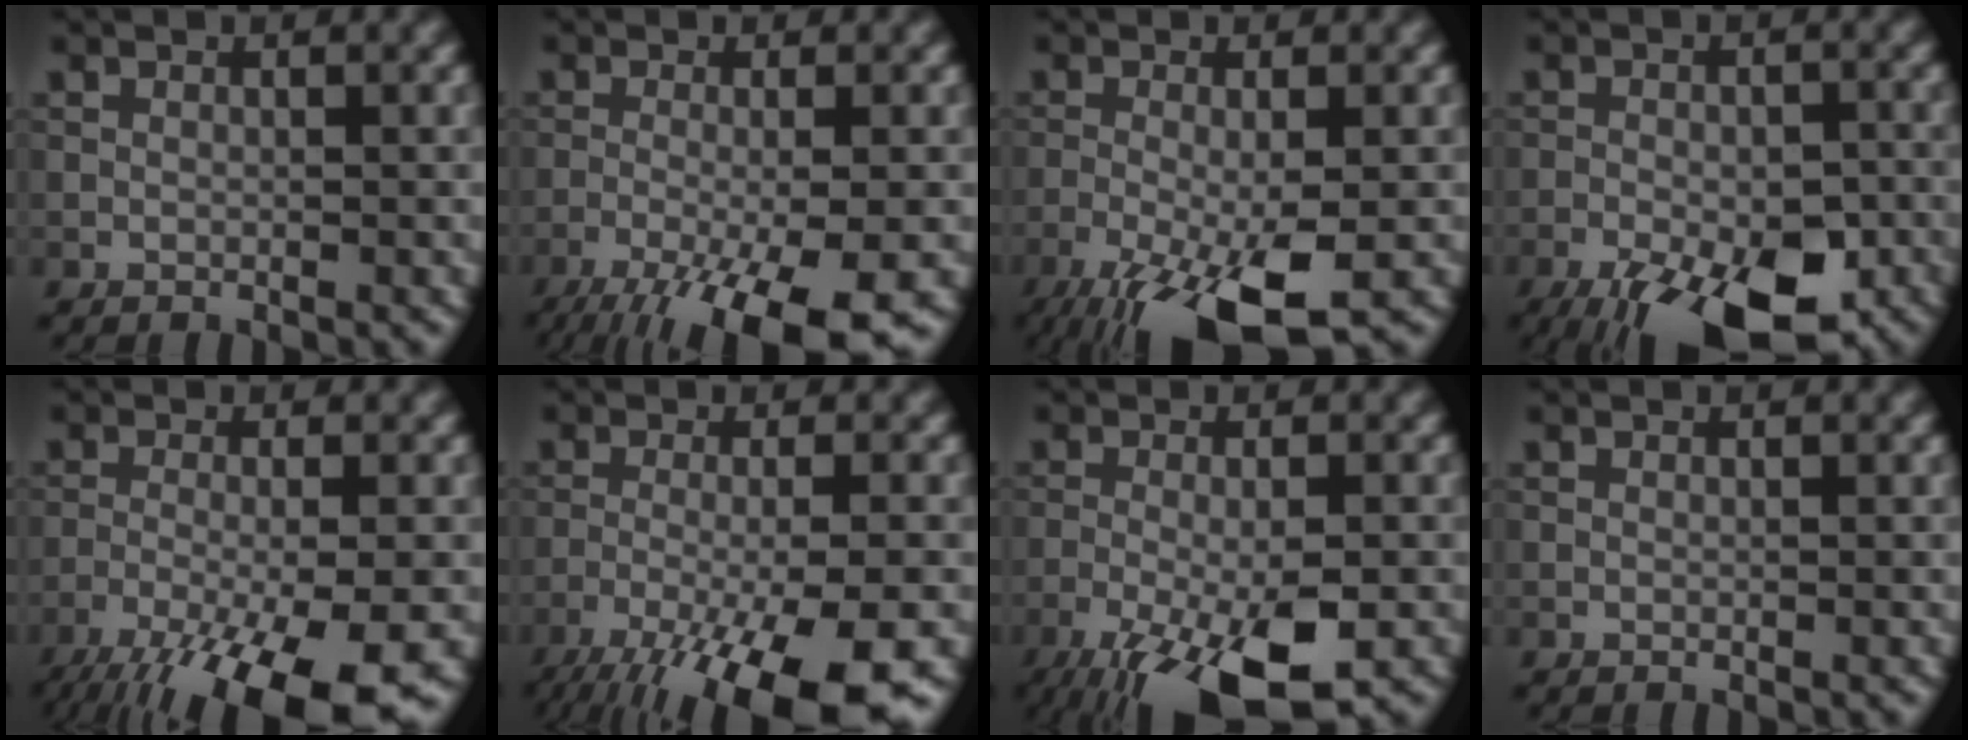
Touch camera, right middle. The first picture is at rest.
{"total": 10.5, "force": [-6.0, 2.8, 8.2], "torque": [-0.133, -0.021, -0.095]}
{"total": 8.9, "force": [-4.6, 2.3, 7.3], "torque": [-0.140, -0.021, -0.081]}
{"total": 11.7, "force": [-7.1, 4.4, 8.3], "torque": [-0.133, -0.021, -0.110]}
{"total": 12.6, "force": [-7.8, 3.4, 9.3], "torque": [-0.154, -0.039, -0.118]}
{"total": 12.9, "force": [-7.9, 3.3, 9.6], "torque": [-0.153, -0.030, -0.120]}
{"total": 9.9, "force": [-5.2, 2.9, 8.0], "torque": [-0.150, -0.024, -0.087]}
{"total": 0.0}